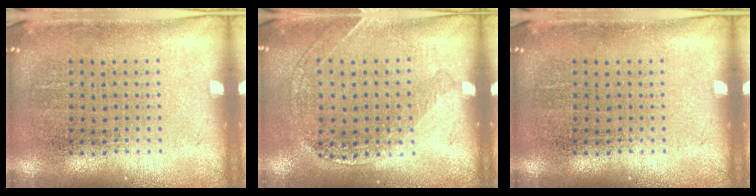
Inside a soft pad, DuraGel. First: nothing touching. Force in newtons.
{"total": 1.2, "press": 1.2, "slide": 0.2}
{"total": 0.0}